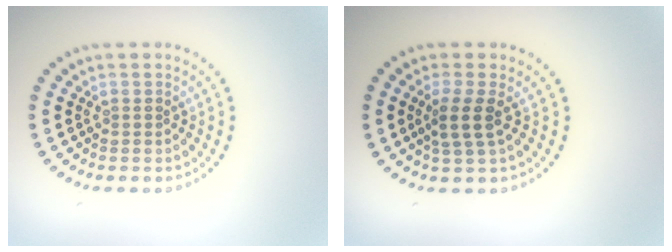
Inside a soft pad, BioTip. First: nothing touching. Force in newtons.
{"total": 2.5, "press": 2.0, "slide": 1.5}